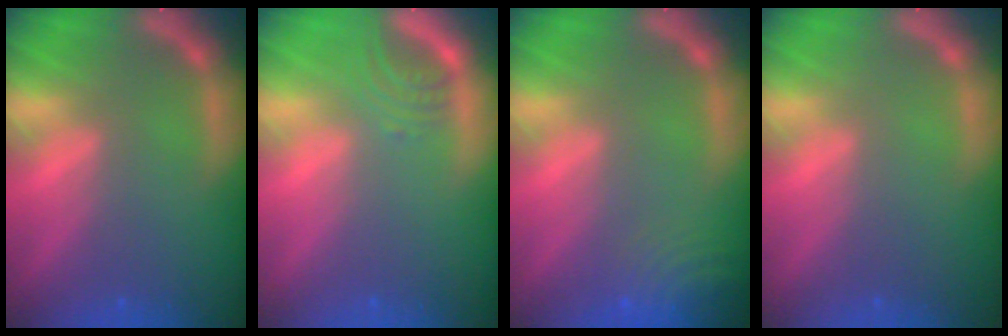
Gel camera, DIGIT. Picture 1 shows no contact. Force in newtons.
{"total": 2.5}
{"total": 7.0}
{"total": 0.0}